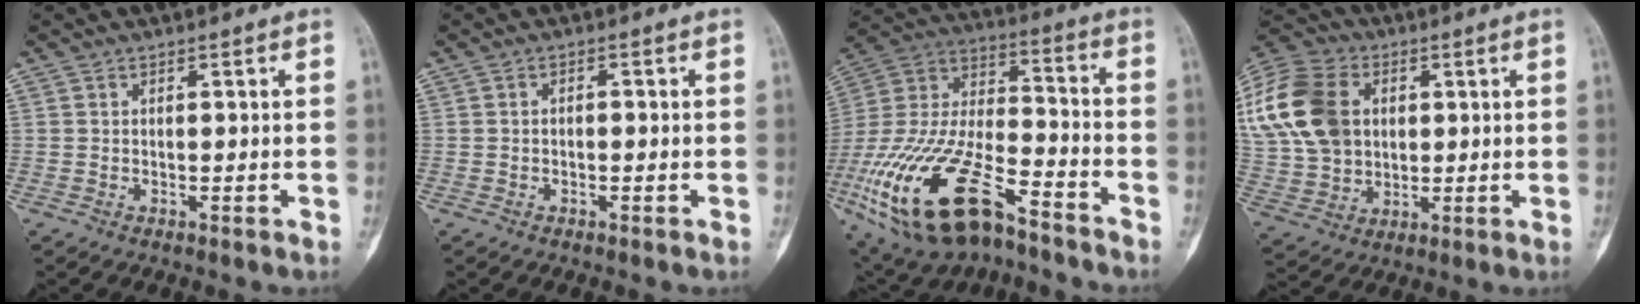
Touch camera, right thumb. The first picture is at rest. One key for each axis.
{"total": 0.8, "fx": -0.2, "fy": 0.5, "fz": 0.6, "tx": -0.006, "ty": 0.006, "tz": -0.007}
{"total": 29.4, "fx": -15.8, "fy": 13.0, "fz": 21.1, "tx": -0.489, "ty": 0.032, "tz": -0.281}
{"total": 21.5, "fx": 4.6, "fy": 16.1, "fz": 13.6, "tx": -0.287, "ty": 0.017, "tz": 0.088}